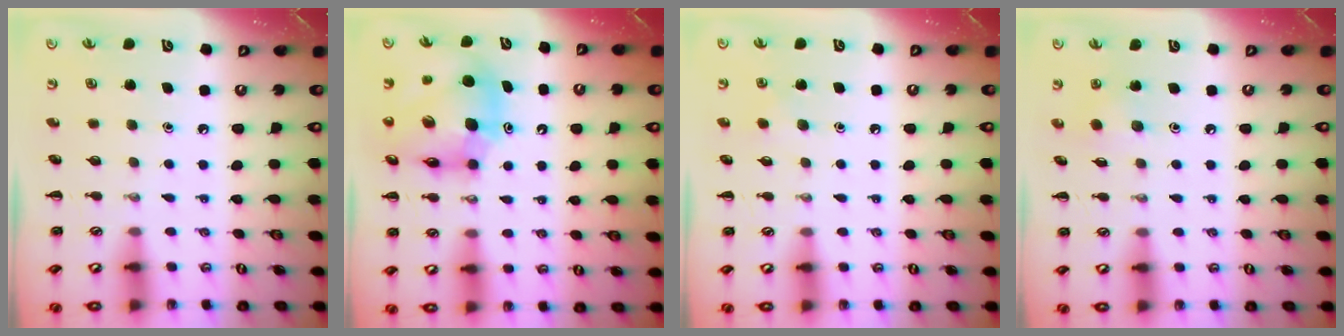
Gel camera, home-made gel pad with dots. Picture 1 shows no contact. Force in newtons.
{"total": 12.9, "press": 12.3, "slide": 3.9}
{"total": 3.9, "press": 3.7, "slide": 1.2}
{"total": 3.3, "press": 3.2, "slide": 1.0}